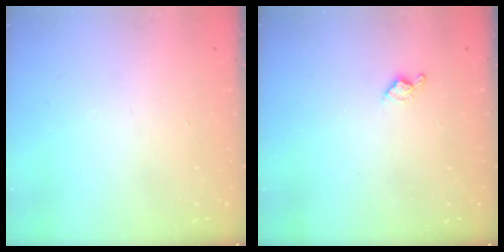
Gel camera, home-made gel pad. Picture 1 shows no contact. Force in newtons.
{"total": 4.5, "press": 4.5, "slide": 0.7}